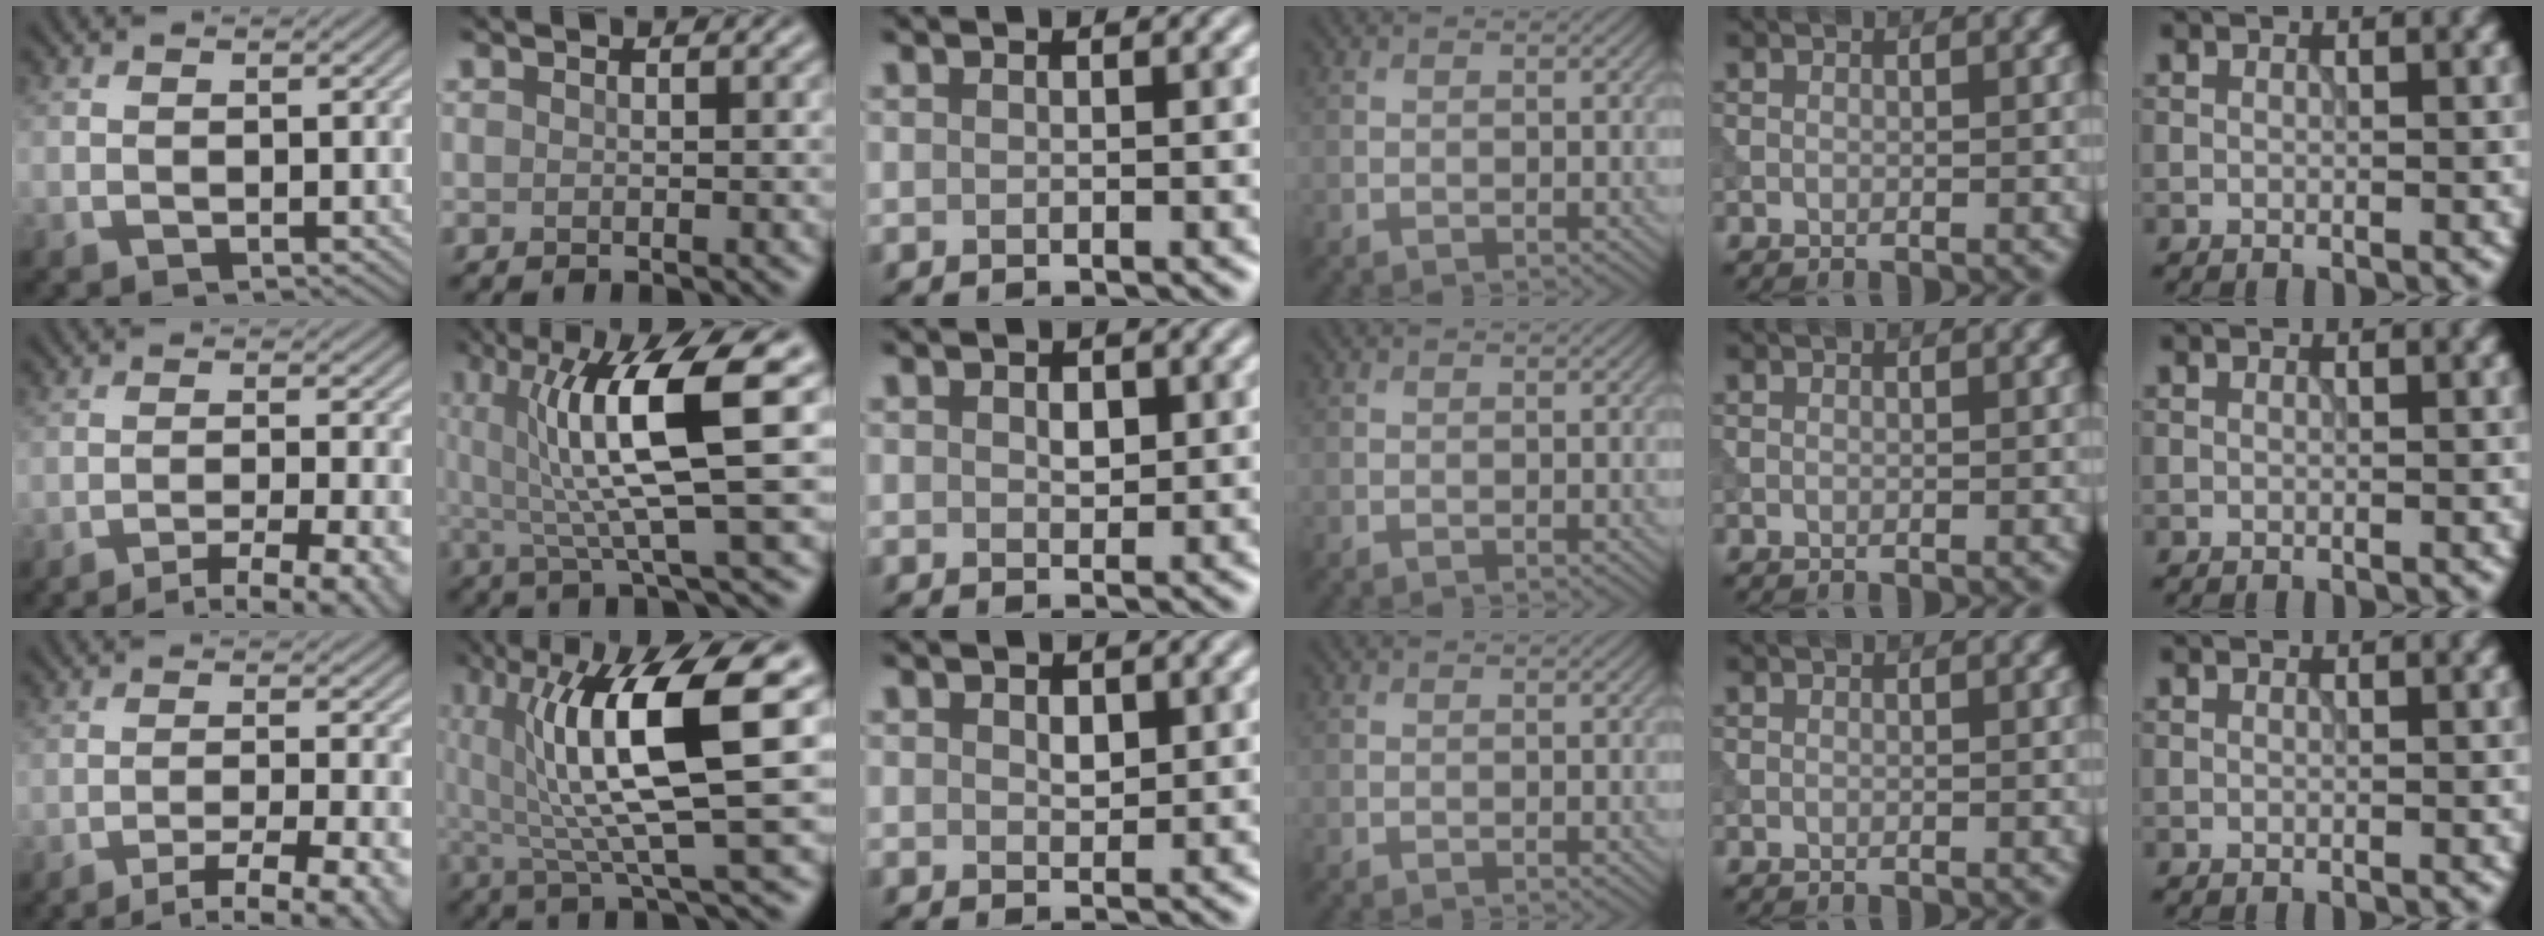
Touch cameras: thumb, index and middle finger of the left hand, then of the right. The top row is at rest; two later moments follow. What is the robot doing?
{"motion": "extract", "object": "tissue"}